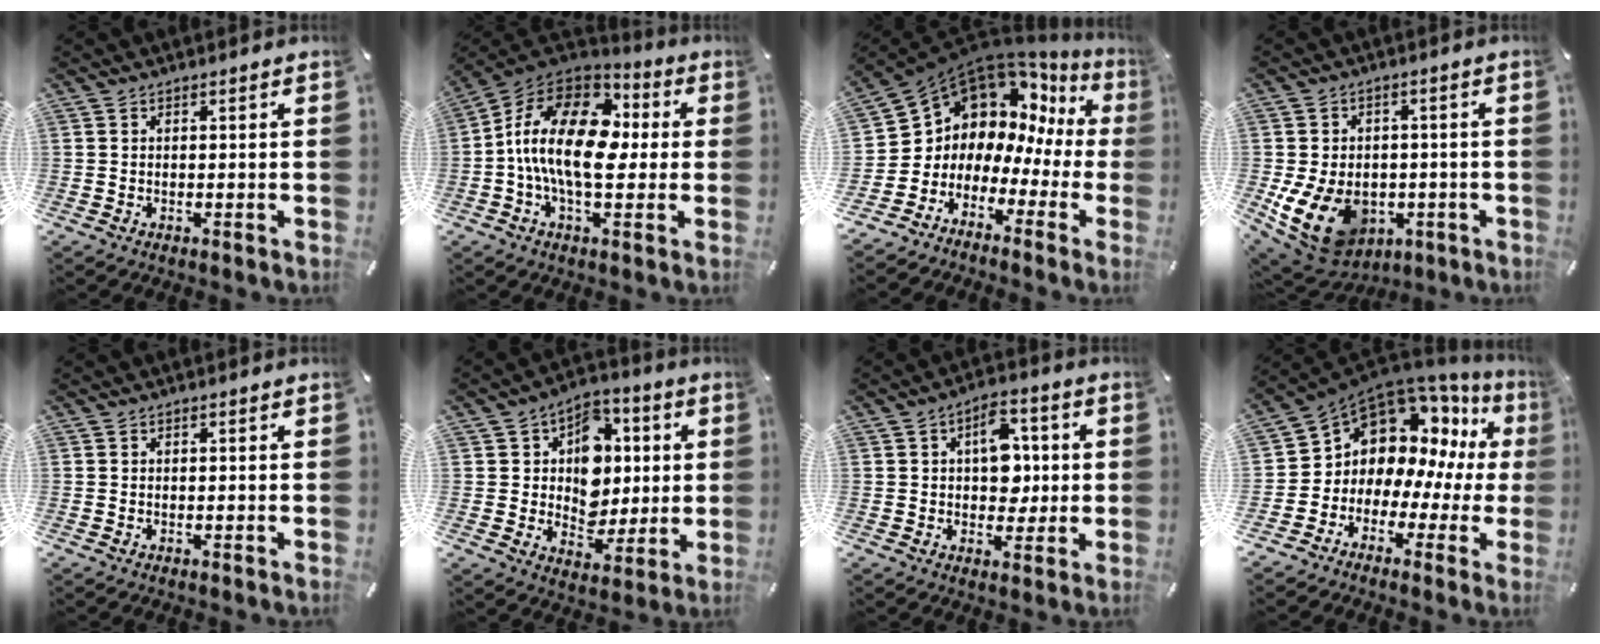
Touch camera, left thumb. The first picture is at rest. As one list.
[{"total": 19.1, "force": [-1.0, 11.0, 15.7], "torque": [-0.304, 0.015, -0.020]}, {"total": 8.5, "force": [5.2, 6.5, 1.8], "torque": [-0.062, -0.070, 0.092]}, {"total": 13.7, "force": [-4.5, 10.4, 7.8], "torque": [-0.161, 0.017, -0.074]}, {"total": 0.0}, {"total": 12.2, "force": [1.6, 10.7, 5.5], "torque": [-0.076, -0.005, 0.034]}, {"total": 10.1, "force": [1.4, 7.1, 7.0], "torque": [-0.084, 0.000, 0.019]}, {"total": 10.7, "force": [5.7, 8.4, 3.2], "torque": [-0.078, -0.069, 0.112]}]